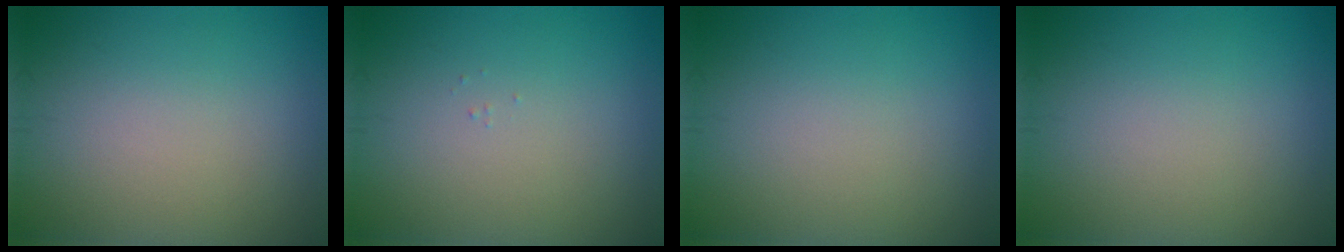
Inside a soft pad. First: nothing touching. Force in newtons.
{"total": 0.0}
{"total": 0.0}
{"total": 0.0}